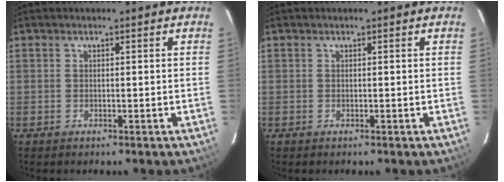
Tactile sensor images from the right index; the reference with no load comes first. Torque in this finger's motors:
{"motor_torque": [0.00, 0.00, 0.00, 0.00]}